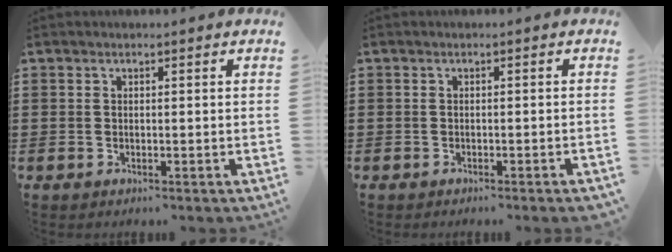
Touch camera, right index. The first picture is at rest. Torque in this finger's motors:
{"motor_torque": [0.73, -0.28, 0.10, 0.00]}